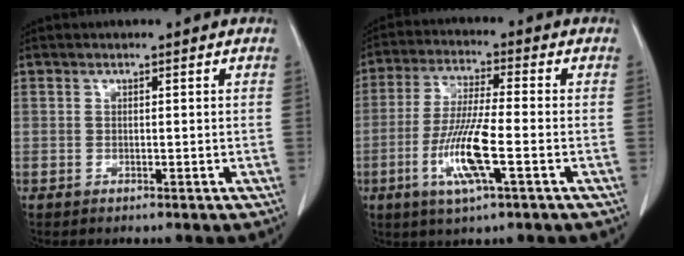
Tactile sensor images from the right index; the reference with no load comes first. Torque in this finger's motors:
{"motor_torque": [0.97, -0.61, 0.38, 0.12]}